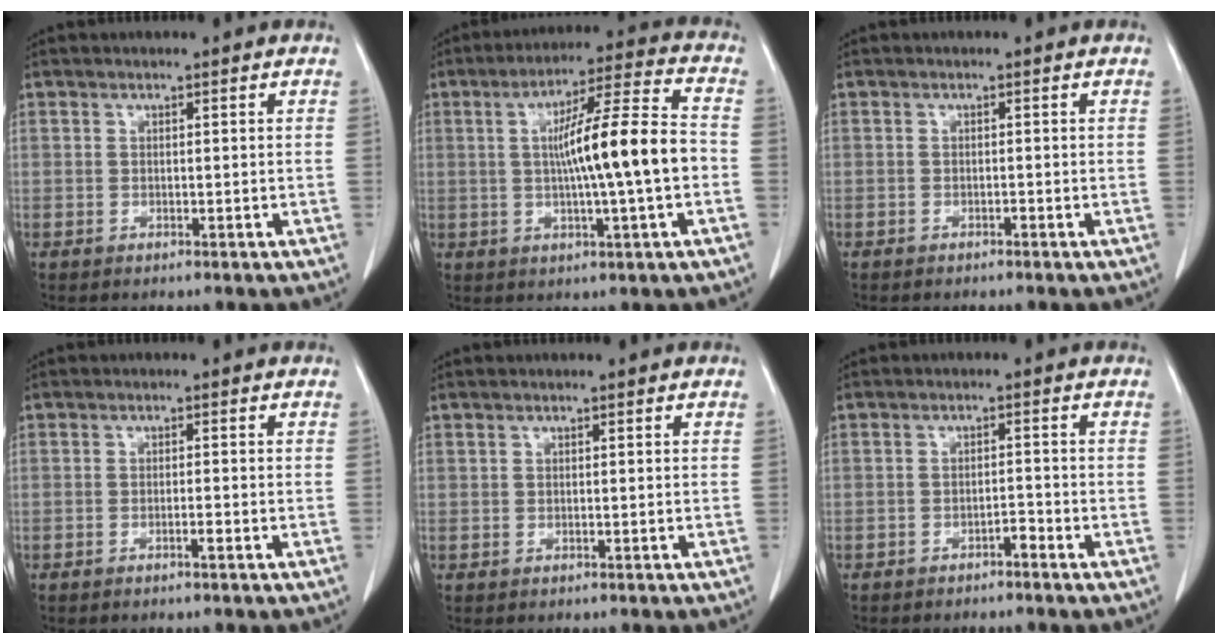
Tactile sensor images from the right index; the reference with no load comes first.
{"total": 13.8, "force": [-0.6, 0.2, 13.7], "torque": [-0.223, 0.012, -0.014]}
{"total": 0.0}
{"total": 1.2, "force": [-0.6, 0.0, 1.0], "torque": [-0.019, 0.001, -0.011]}
{"total": 0.0}
{"total": 1.5, "force": [-1.2, 0.3, 0.8], "torque": [-0.011, 0.003, -0.020]}